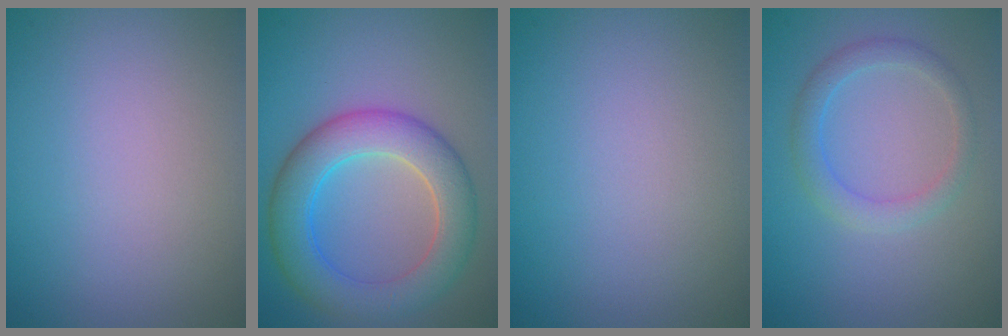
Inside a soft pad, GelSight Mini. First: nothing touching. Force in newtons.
{"total": 6.8, "press": 6.8, "slide": 0.4}
{"total": 0.0}
{"total": 2.3, "press": 2.3, "slide": 0.1}